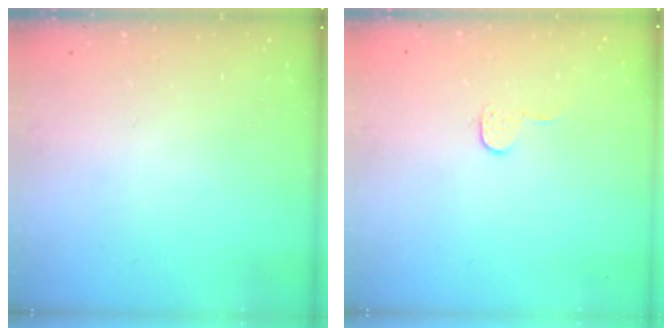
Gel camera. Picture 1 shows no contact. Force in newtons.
{"total": 5.7, "press": 5.7, "slide": 0.2}